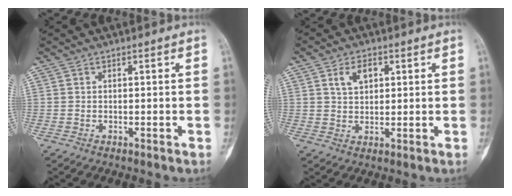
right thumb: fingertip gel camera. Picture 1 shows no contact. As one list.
[{"total": 5.0, "force": [1.9, 3.3, 3.3], "torque": [-0.041, -0.001, 0.033]}]